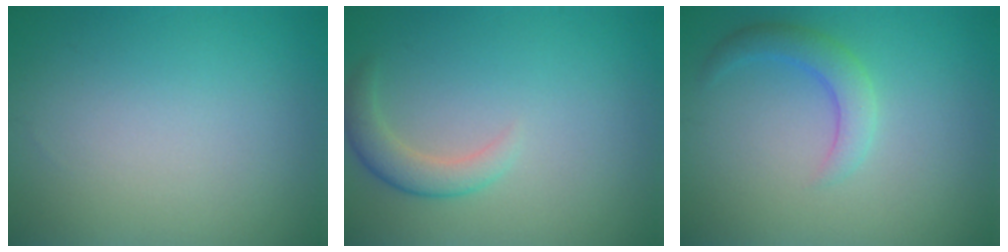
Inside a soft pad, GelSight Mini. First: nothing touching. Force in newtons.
{"total": 2.5, "press": 2.5, "slide": 0.3}
{"total": 2.6, "press": 2.6, "slide": 0.1}